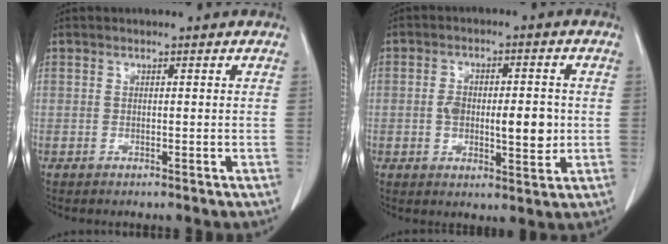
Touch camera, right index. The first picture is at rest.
{"total": 8.7, "force": [-0.5, 3.6, 7.9], "torque": [-0.127, 0.003, -0.004]}